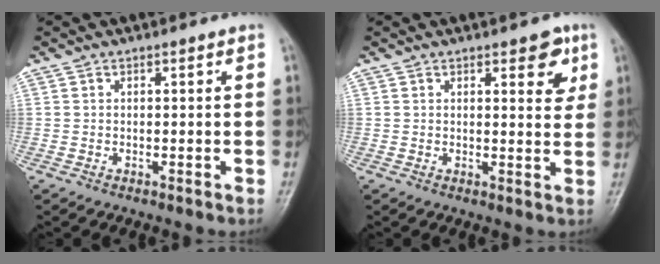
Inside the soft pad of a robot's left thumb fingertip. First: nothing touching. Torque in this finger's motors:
{"motor_torque": [0.09, 0.05, 0.14, 0.13, 0.02]}